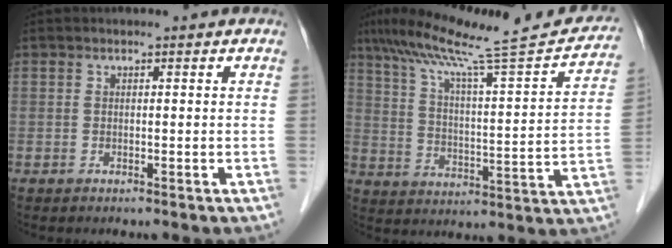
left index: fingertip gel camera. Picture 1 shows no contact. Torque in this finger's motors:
{"motor_torque": [0.61, -0.80, 0.20, 0.08]}